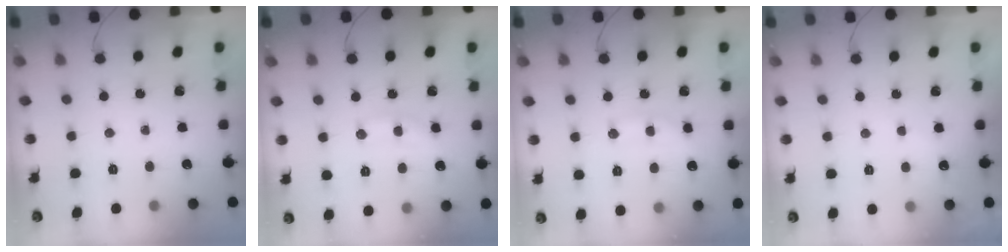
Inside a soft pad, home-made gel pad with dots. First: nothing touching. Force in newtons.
{"total": 8.4, "press": 8.4, "slide": 0.3}
{"total": 10.6, "press": 10.6, "slide": 0.9}
{"total": 5.2, "press": 5.1, "slide": 0.8}